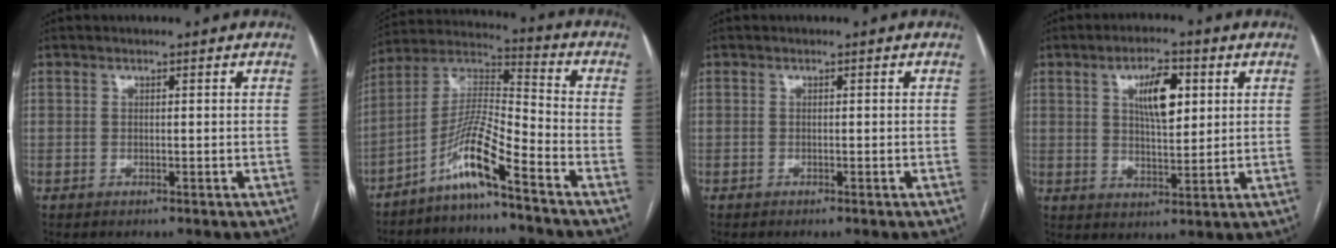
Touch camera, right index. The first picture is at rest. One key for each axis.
{"total": 10.2, "fx": -6.6, "fy": -0.1, "fz": 7.7, "tx": -0.157, "ty": 0.005, "tz": -0.132}
{"total": 0.0}
{"total": 7.8, "fx": 2.6, "fy": 2.7, "fz": 6.8, "tx": -0.115, "ty": 0.007, "tz": 0.047}